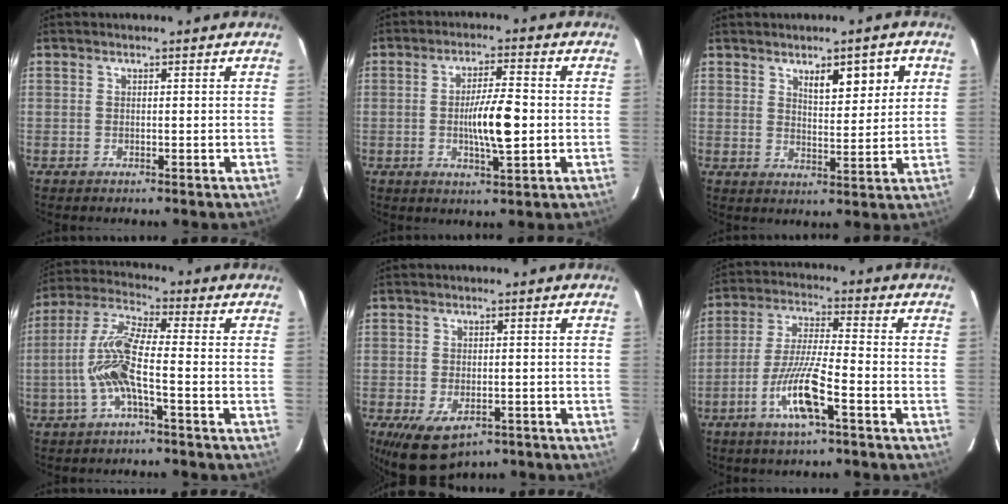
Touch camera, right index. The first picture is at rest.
{"total": 7.8, "force": [-0.9, 1.0, 7.7], "torque": [-0.137, -0.001, -0.015]}
{"total": 6.6, "force": [3.2, 2.0, 5.4], "torque": [-0.082, 0.001, 0.052]}
{"total": 9.6, "force": [-2.4, 1.2, 9.2], "torque": [-0.205, 0.012, -0.053]}
{"total": 8.3, "force": [-5.0, 4.4, 5.0], "torque": [-0.091, -0.011, -0.072]}
{"total": 10.1, "force": [-4.5, 0.7, 9.0], "torque": [-0.178, -0.006, -0.087]}